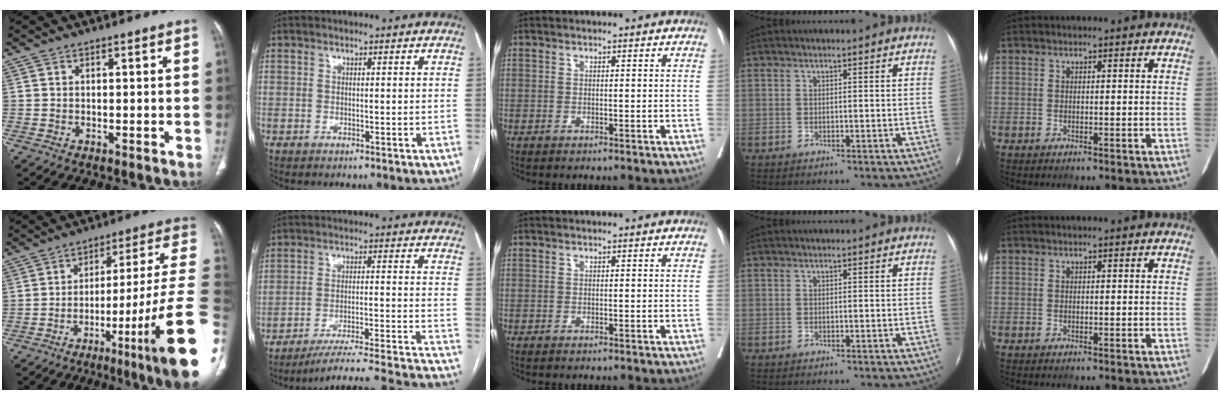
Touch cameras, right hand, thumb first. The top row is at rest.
{"thumb": {"total": 23.8, "force": [-8.7, 1.9, 22.1], "torque": [-0.251, 0.043, -0.126]}, "index": {"total": 25.5, "force": [-23.9, -1.1, 8.9], "torque": [-0.054, -0.017, -0.315]}}